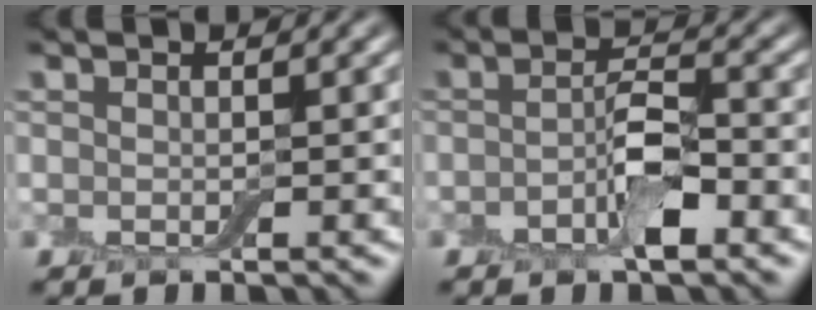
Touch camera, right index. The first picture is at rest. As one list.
[{"total": 3.7, "force": [-1.5, 1.2, 3.1], "torque": [-0.055, 0.004, -0.032]}]